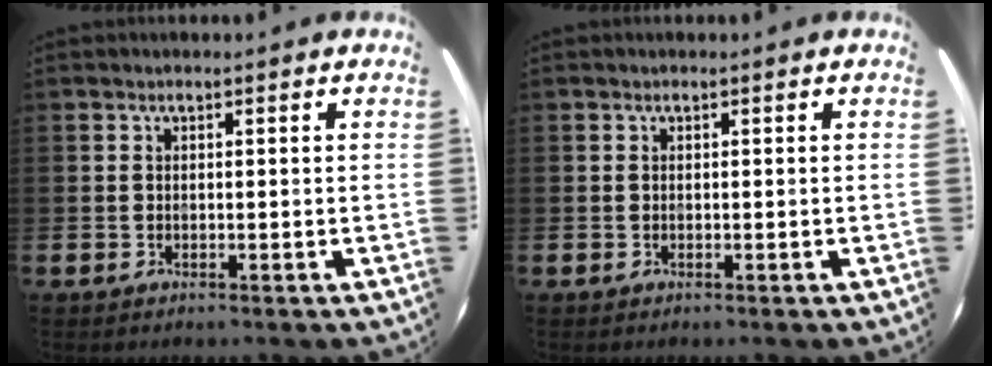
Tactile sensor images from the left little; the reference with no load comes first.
{"total": 0.0}